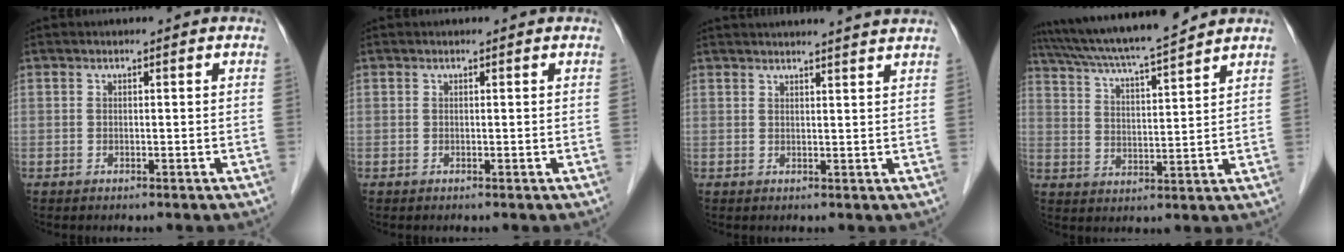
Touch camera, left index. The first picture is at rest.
{"total": 0.7, "force": [0.6, 0.1, 0.2], "torque": [-0.006, 0.006, 0.007]}
{"total": 11.1, "force": [10.4, -0.6, 3.7], "torque": [-0.053, 0.006, 0.115]}
{"total": 13.9, "force": [12.5, -0.1, 6.2], "torque": [-0.119, 0.016, 0.206]}